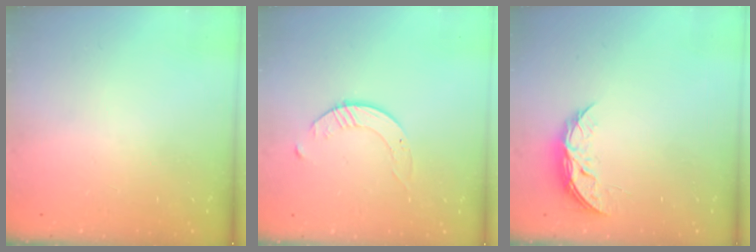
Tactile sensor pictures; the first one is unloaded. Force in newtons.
{"total": 2.6, "press": 2.6, "slide": 0.3}
{"total": 5.4, "press": 5.4, "slide": 0.5}